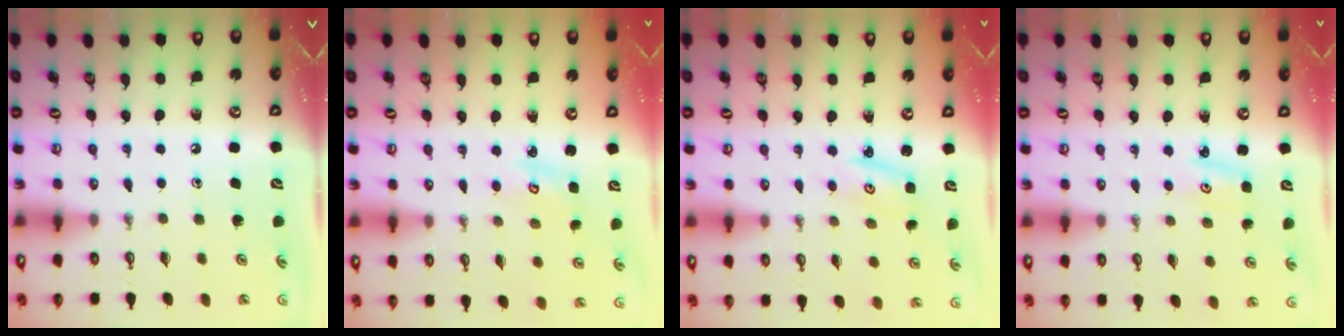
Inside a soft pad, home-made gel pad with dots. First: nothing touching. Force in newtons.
{"total": 2.7, "press": 2.7, "slide": 0.3}
{"total": 2.4, "press": 2.3, "slide": 0.4}
{"total": 2.9, "press": 2.9, "slide": 0.3}